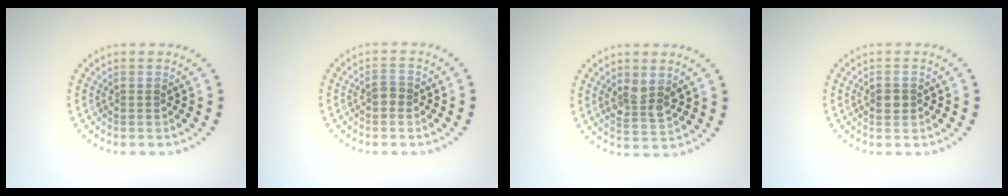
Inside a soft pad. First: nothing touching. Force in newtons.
{"total": 1.3, "press": 1.2, "slide": 0.3}
{"total": 2.9, "press": 2.8, "slide": 0.8}
{"total": 1.6, "press": 1.6, "slide": 0.1}